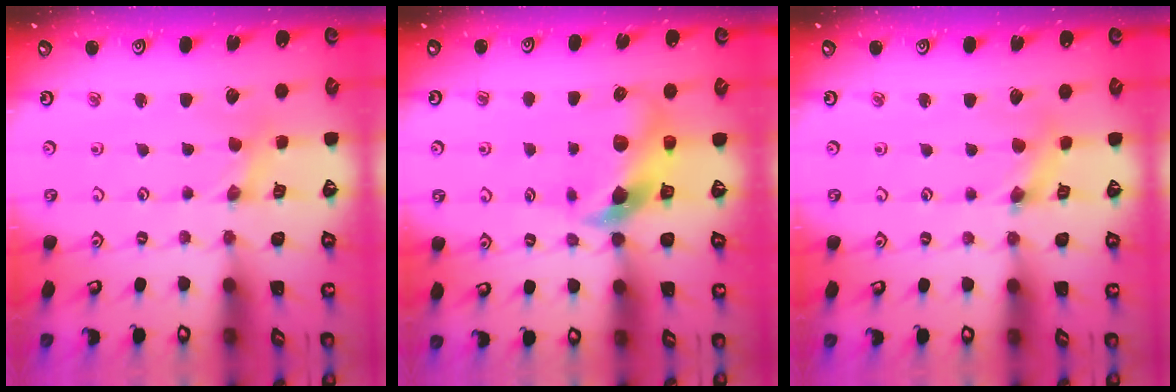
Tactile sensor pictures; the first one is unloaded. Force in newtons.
{"total": 10.1, "press": 10.0, "slide": 1.5}
{"total": 2.1, "press": 2.1, "slide": 0.2}